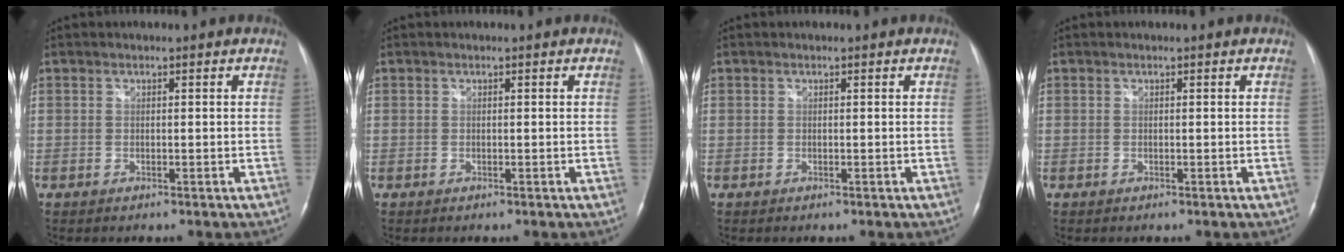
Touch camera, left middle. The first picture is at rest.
{"total": 0.0}
{"total": 0.0}
{"total": 0.0}